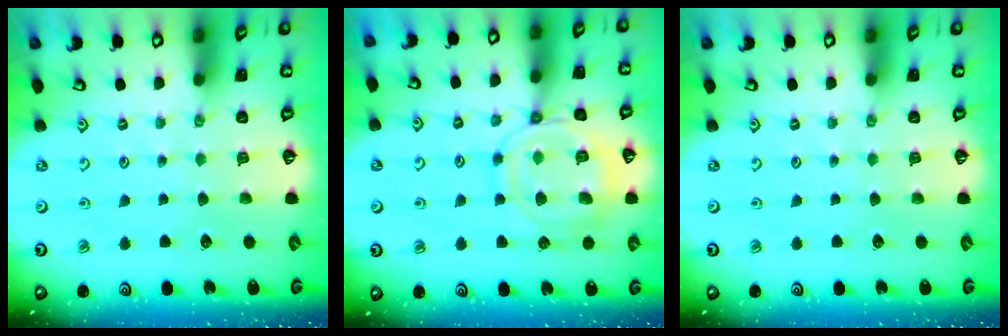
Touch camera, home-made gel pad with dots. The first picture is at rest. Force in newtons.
{"total": 13.3, "press": 13.3, "slide": 1.3}
{"total": 0.0}